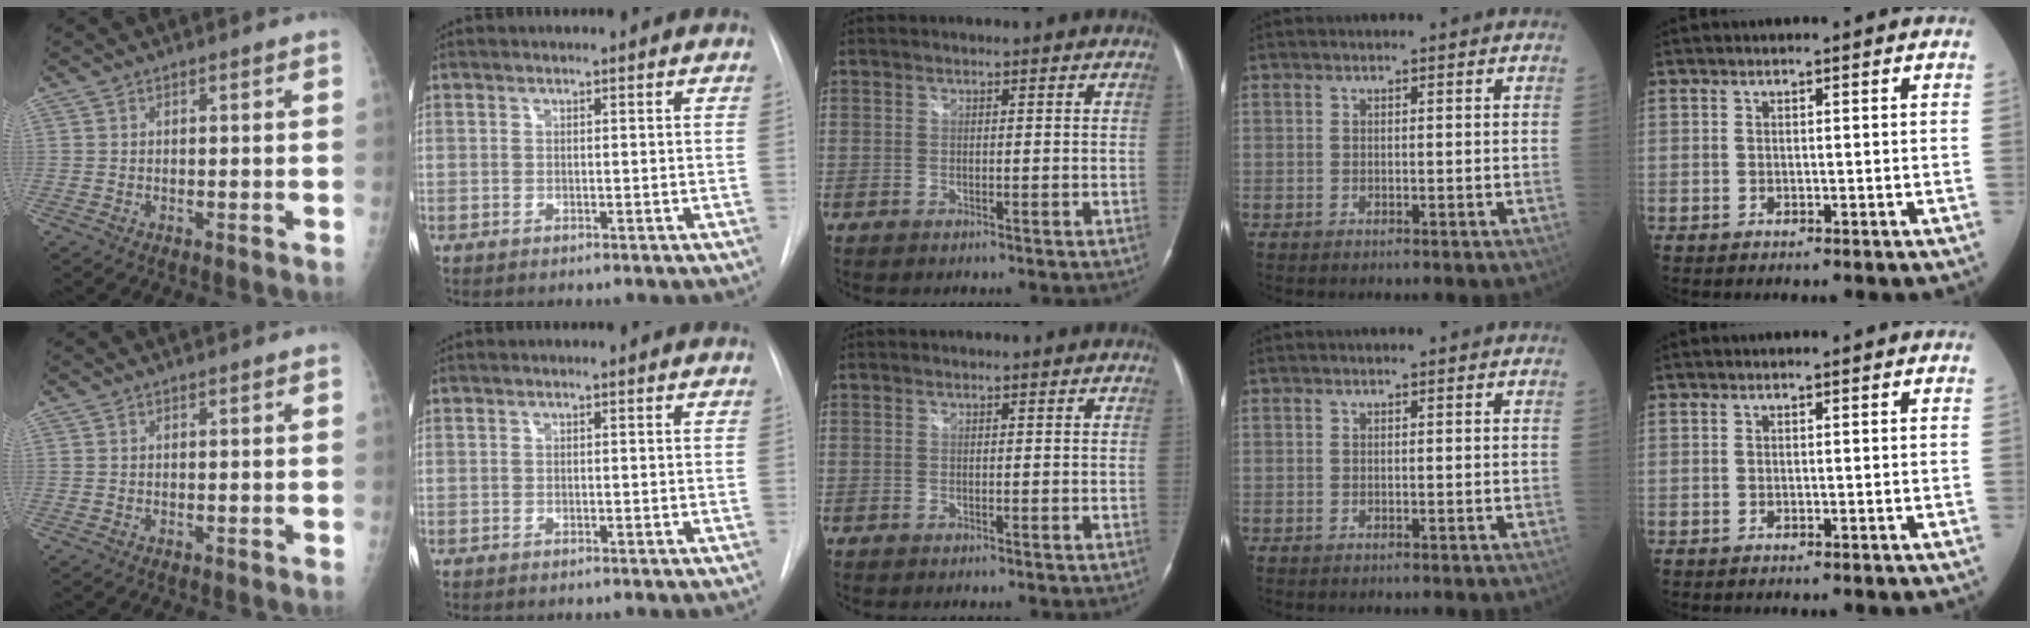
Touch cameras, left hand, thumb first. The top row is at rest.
{}